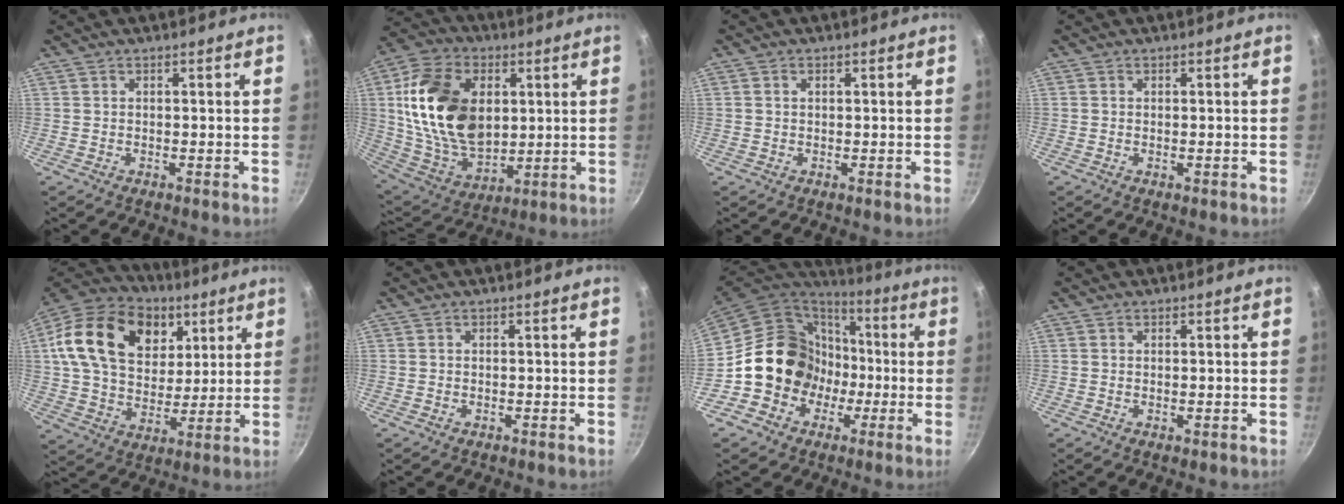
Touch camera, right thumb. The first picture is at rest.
{"total": 22.8, "force": [4.0, 15.2, 16.6], "torque": [-0.286, -0.011, 0.081]}
{"total": 0.9, "force": [0.3, 0.7, 0.6], "torque": [-0.009, 0.005, 0.004]}
{"total": 0.6, "force": [-0.1, 0.2, 0.6], "torque": [-0.009, 0.000, -0.002]}
{"total": 25.1, "force": [9.0, 17.8, 15.4], "torque": [-0.256, -0.002, 0.151]}
{"total": 0.0}
{"total": 18.5, "force": [-2.7, 16.3, 8.2], "torque": [-0.105, 0.055, -0.038]}
{"total": 0.8, "force": [-0.1, 0.3, 0.7], "torque": [-0.011, -0.001, -0.002]}